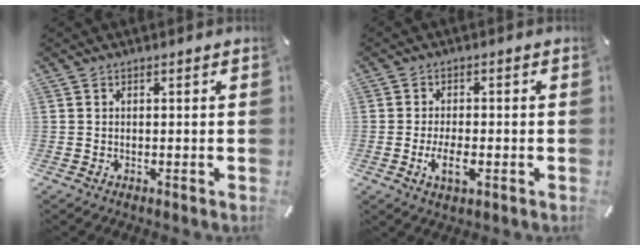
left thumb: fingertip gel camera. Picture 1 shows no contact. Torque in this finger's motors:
{"motor_torque": [0.37, 0.44, 1.05, -0.36, 0.14]}